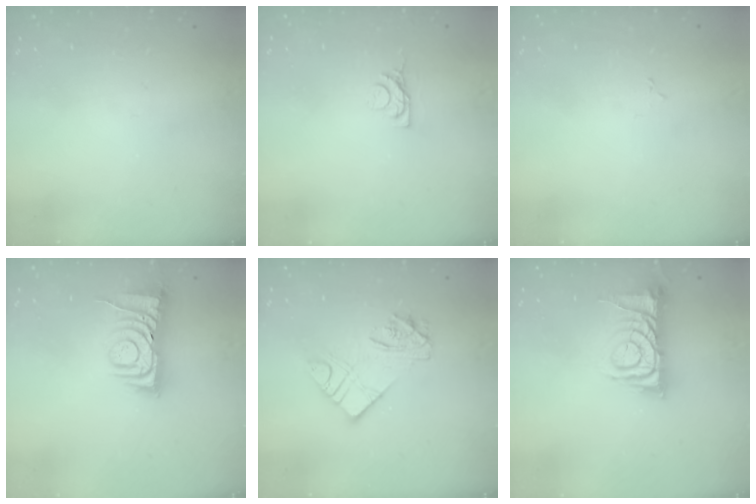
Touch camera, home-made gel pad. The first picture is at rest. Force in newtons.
{"total": 4.6, "press": 4.6, "slide": 0.8}
{"total": 1.9, "press": 1.9, "slide": 0.3}
{"total": 7.3, "press": 7.2, "slide": 0.8}
{"total": 10.9, "press": 10.8, "slide": 0.9}
{"total": 10.3, "press": 10.3, "slide": 1.0}